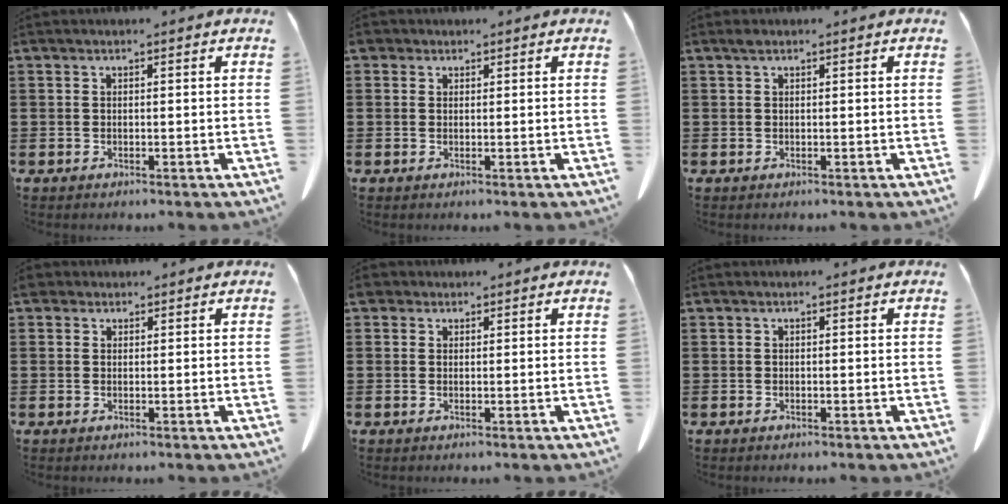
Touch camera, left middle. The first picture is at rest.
{"total": 1.3, "force": [0.9, 0.9, 0.3], "torque": [-0.012, 0.005, 0.017]}
{"total": 0.6, "force": [0.4, 0.3, 0.4], "torque": [-0.010, 0.002, 0.007]}
{"total": 1.6, "force": [1.2, 1.0, 0.5], "torque": [-0.016, 0.007, 0.023]}
{"total": 1.8, "force": [1.2, 1.2, 0.6], "torque": [-0.019, 0.008, 0.025]}
{"total": 0.0}